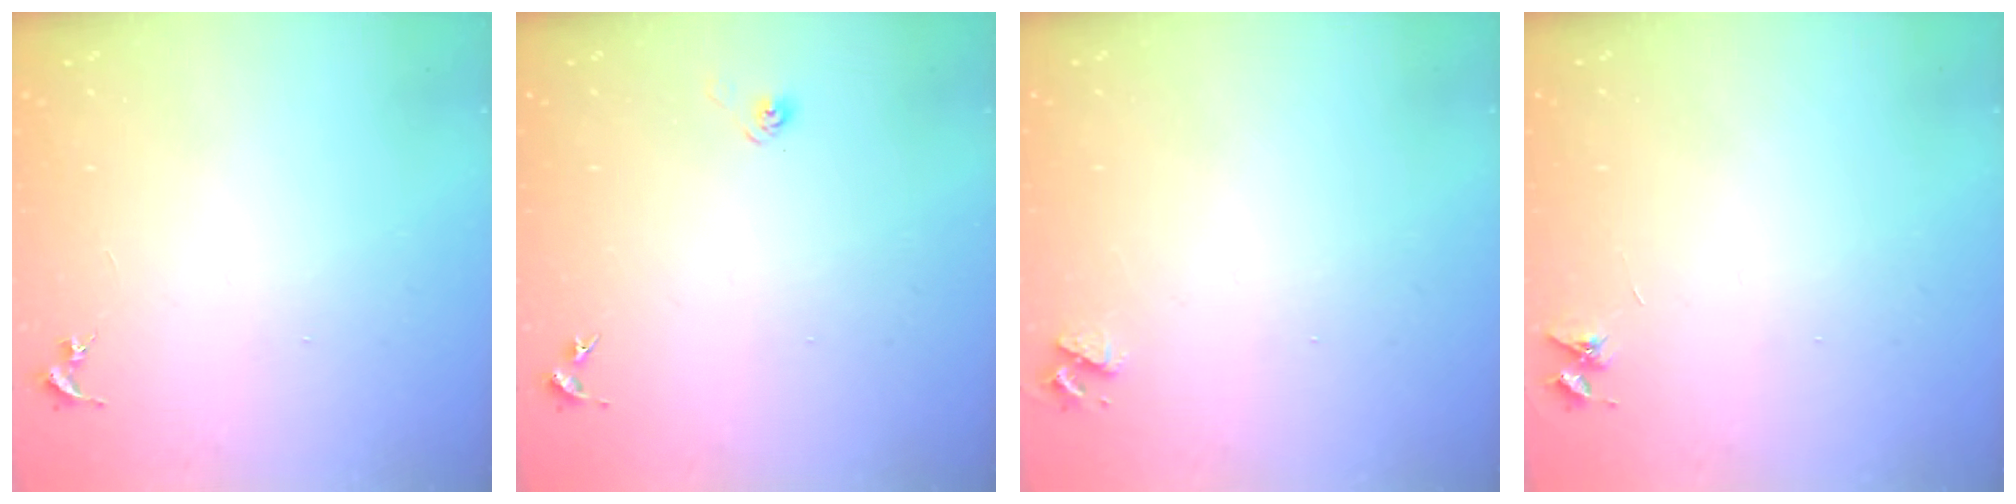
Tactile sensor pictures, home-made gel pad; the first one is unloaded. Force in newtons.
{"total": 3.3, "press": 3.0, "slide": 1.2}
{"total": 3.3, "press": 3.3, "slide": 0.5}
{"total": 3.6, "press": 3.6, "slide": 0.5}